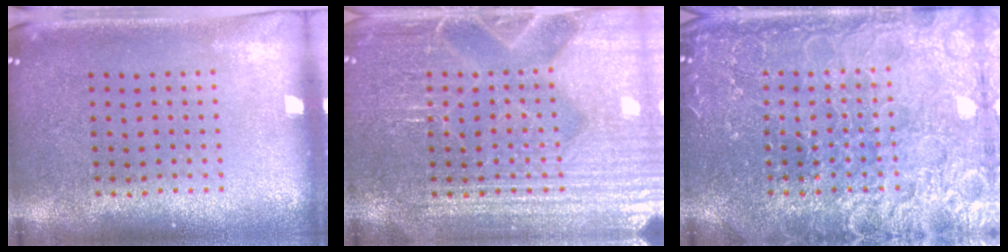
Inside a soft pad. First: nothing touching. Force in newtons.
{"total": 4.3, "press": 4.3, "slide": 0.6}
{"total": 6.9, "press": 6.8, "slide": 0.9}